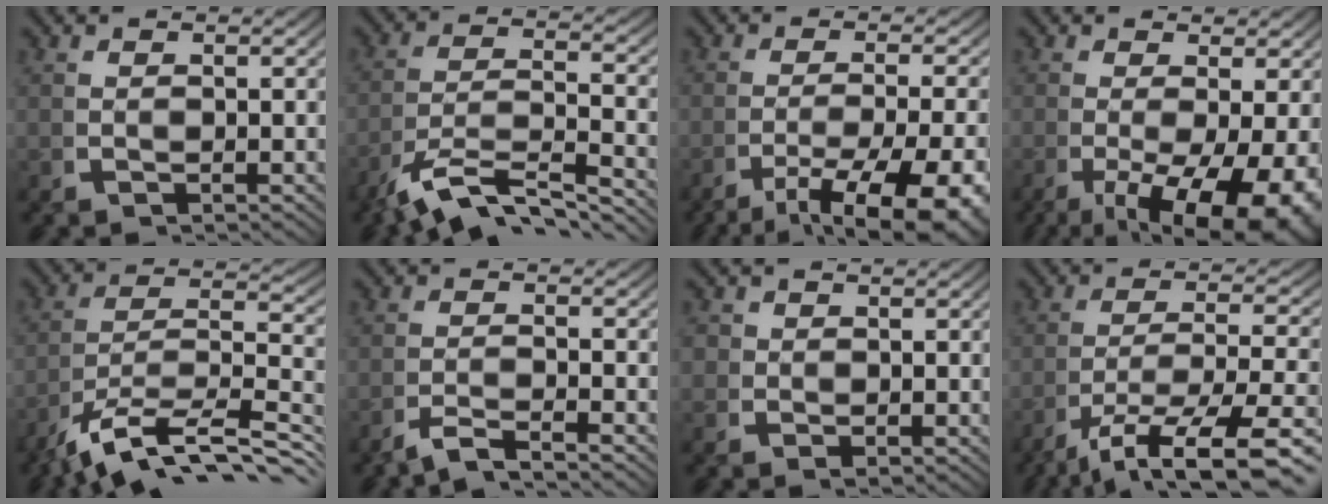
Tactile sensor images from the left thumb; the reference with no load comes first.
{"total": 8.6, "force": [-4.2, 4.2, 6.3], "torque": [-0.122, -0.032, -0.059]}
{"total": 8.7, "force": [-4.1, 3.8, 6.7], "torque": [-0.110, -0.030, -0.046]}
{"total": 10.3, "force": [-3.6, 5.3, 8.1], "torque": [-0.141, -0.047, -0.034]}
{"total": 11.3, "force": [-5.5, 5.6, 8.1], "torque": [-0.147, -0.035, -0.071]}
{"total": 2.9, "force": [-2.5, 0.4, 1.3], "torque": [-0.022, -0.001, -0.052]}
{"total": 2.5, "force": [0.4, 2.2, 1.0], "torque": [-0.025, -0.011, 0.006]}
{"total": 10.0, "force": [-4.6, 4.1, 7.9], "torque": [-0.147, -0.043, -0.046]}